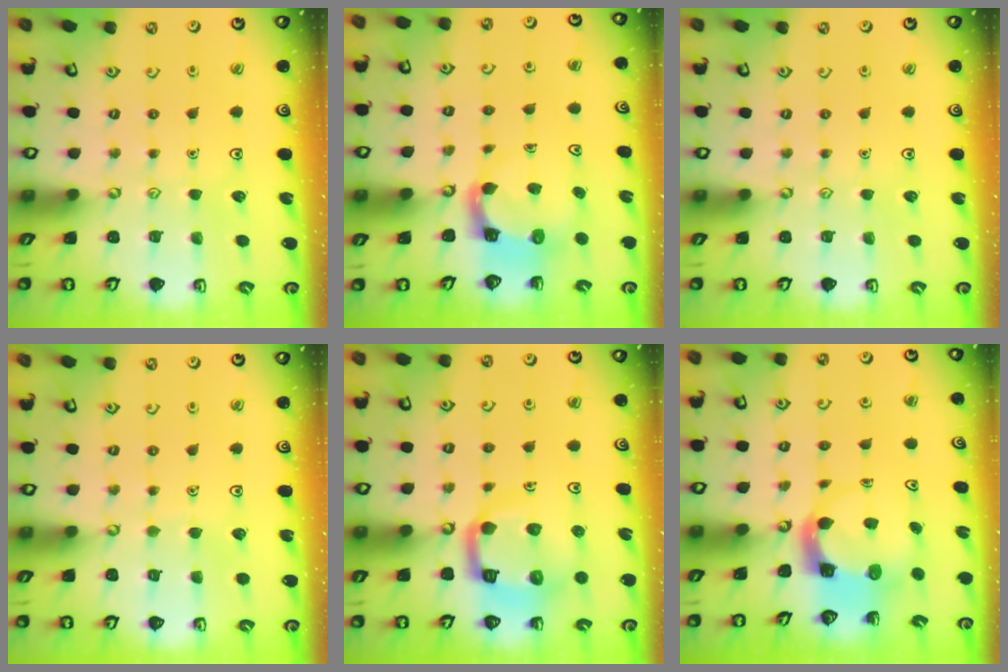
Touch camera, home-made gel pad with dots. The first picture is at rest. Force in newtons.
{"total": 3.9, "press": 3.9, "slide": 0.4}
{"total": 0.0}
{"total": 2.5, "press": 2.5, "slide": 0.3}
{"total": 13.2, "press": 13.1, "slide": 1.7}
{"total": 3.9, "press": 3.8, "slide": 0.6}